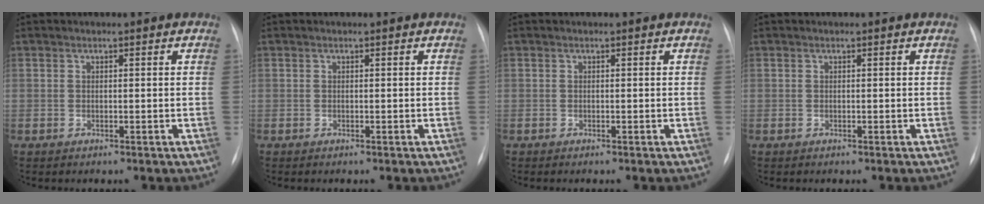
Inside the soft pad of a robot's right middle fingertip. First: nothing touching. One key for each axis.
{"total": 0.0}
{"total": 0.0}
{"total": 0.0}